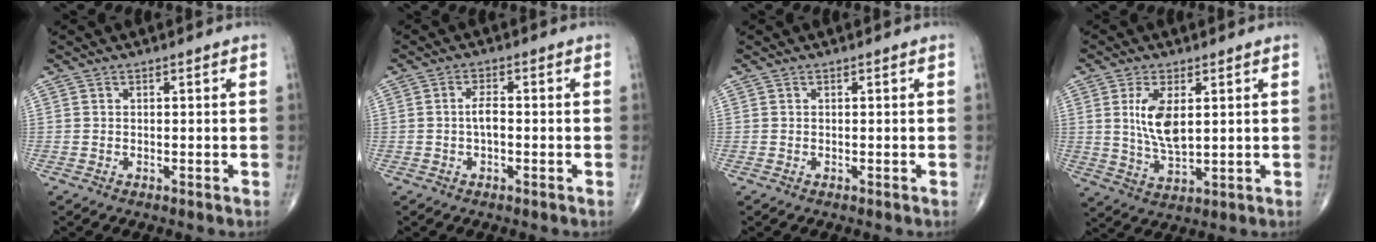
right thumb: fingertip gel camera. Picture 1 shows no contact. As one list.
[{"total": 3.0, "force": [-0.4, 1.2, 2.7], "torque": [-0.049, 0.005, -0.011]}, {"total": 0.0}, {"total": 8.3, "force": [2.0, 3.8, 7.1], "torque": [-0.132, -0.017, 0.047]}]